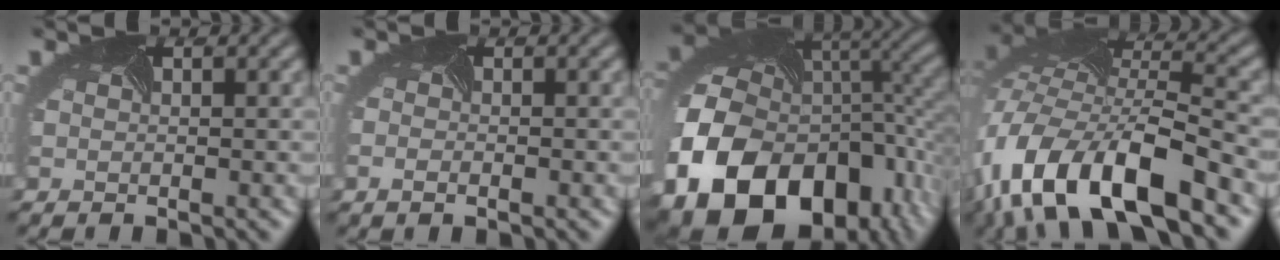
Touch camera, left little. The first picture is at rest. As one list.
[{"total": 0.7, "force": [-0.4, 0.5, 0.4], "torque": [-0.001, 0.002, -0.002]}, {"total": 20.4, "force": [-7.2, 14.7, 12.2], "torque": [-0.268, -0.048, -0.090]}, {"total": 13.9, "force": [-7.3, 6.3, 10.0], "torque": [-0.213, 0.004, -0.135]}]